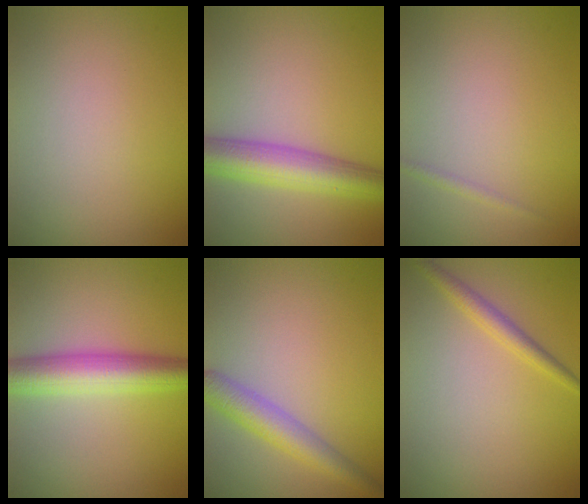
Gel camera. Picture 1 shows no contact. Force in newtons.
{"total": 6.0, "press": 6.0, "slide": 0.1}
{"total": 0.6, "press": 0.6, "slide": 0.1}
{"total": 6.0, "press": 6.0, "slide": 0.1}
{"total": 3.5, "press": 3.5, "slide": 0.1}
{"total": 1.9, "press": 1.9, "slide": 0.1}